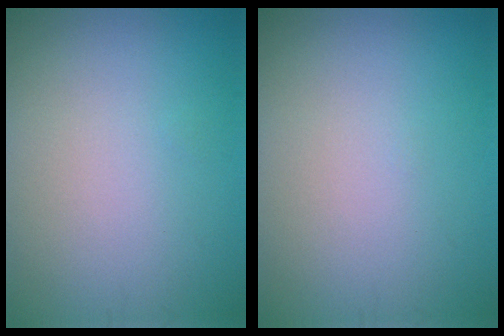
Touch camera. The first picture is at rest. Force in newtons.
{"total": 0.0}